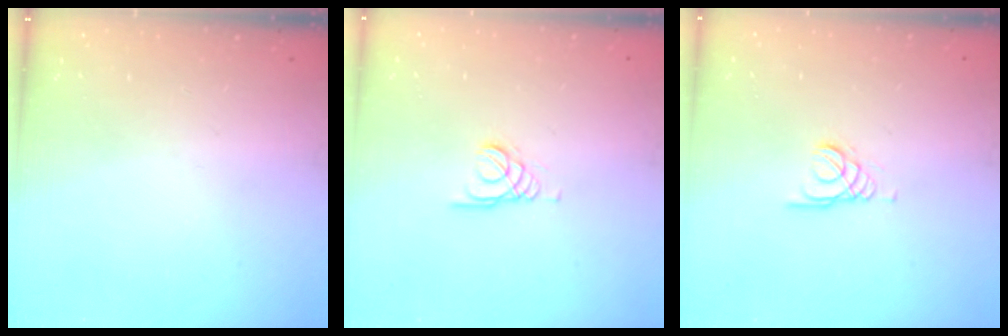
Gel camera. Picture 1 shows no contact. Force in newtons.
{"total": 1.5, "press": 1.5, "slide": 0.1}
{"total": 1.5, "press": 1.5, "slide": 0.1}